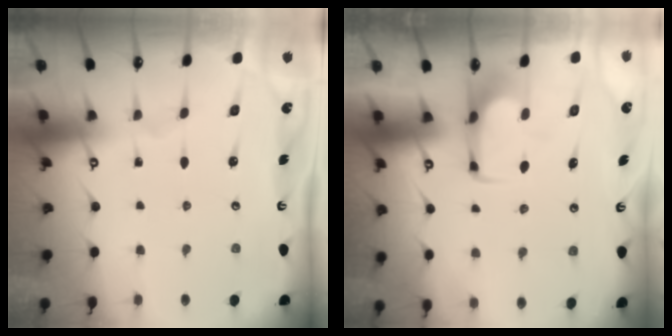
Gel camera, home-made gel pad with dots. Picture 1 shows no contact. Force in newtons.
{"total": 2.0, "press": 1.9, "slide": 0.4}